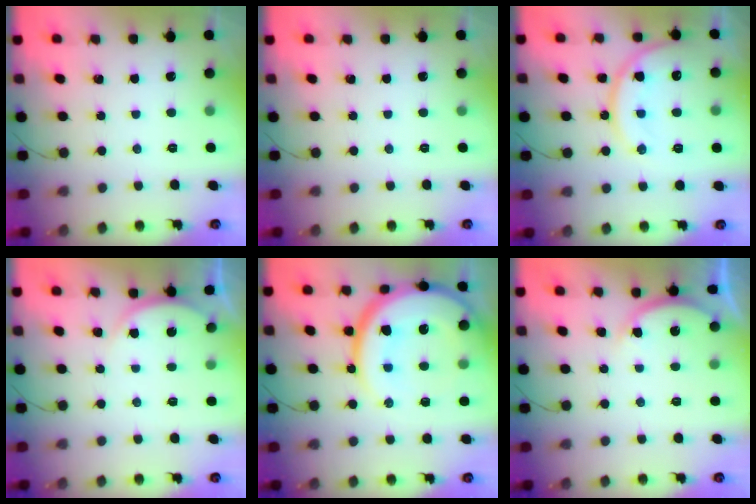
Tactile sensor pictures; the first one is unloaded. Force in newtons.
{"total": 0.0}
{"total": 15.2, "press": 15.1, "slide": 1.5}
{"total": 3.1, "press": 3.0, "slide": 0.5}
{"total": 23.5, "press": 23.3, "slide": 3.2}
{"total": 3.7, "press": 3.6, "slide": 0.6}